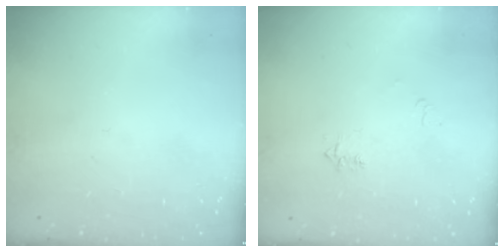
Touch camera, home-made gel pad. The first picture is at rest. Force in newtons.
{"total": 4.7, "press": 4.6, "slide": 0.6}